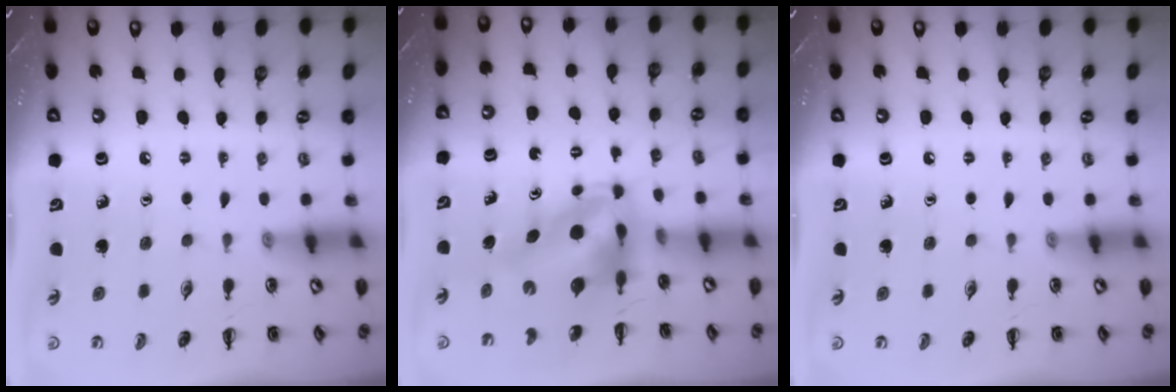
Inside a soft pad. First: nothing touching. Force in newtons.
{"total": 6.9, "press": 6.6, "slide": 2.1}
{"total": 0.0}